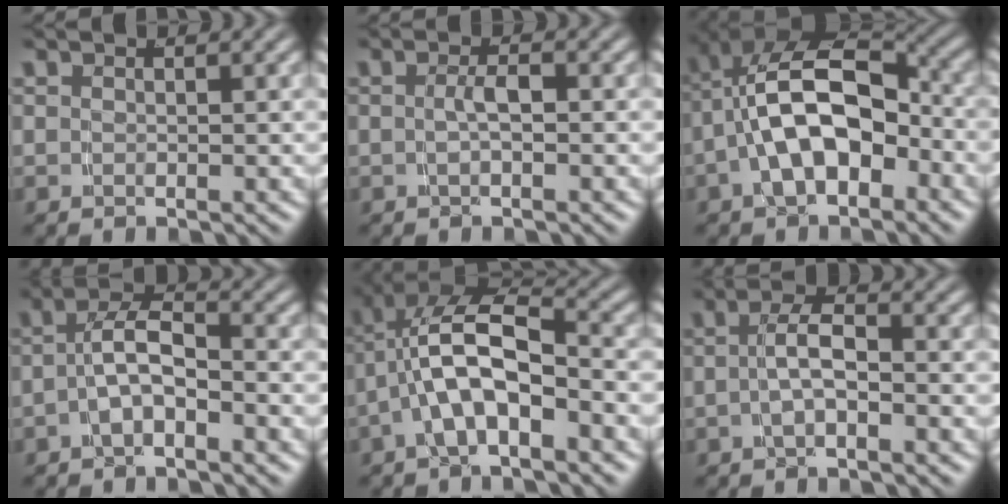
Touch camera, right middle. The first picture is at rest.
{"total": 1.8, "force": [-0.7, 0.0, 1.7], "torque": [-0.028, -0.001, -0.009]}
{"total": 9.7, "force": [-0.5, 6.2, 7.4], "torque": [-0.156, -0.025, 0.001]}
{"total": 3.7, "force": [-1.4, 1.6, 3.0], "torque": [-0.054, -0.001, -0.027]}
{"total": 7.8, "force": [-0.9, 4.9, 5.9], "torque": [-0.129, -0.030, -0.004]}
{"total": 2.9, "force": [-1.0, 0.6, 2.6], "torque": [-0.045, 0.005, -0.018]}